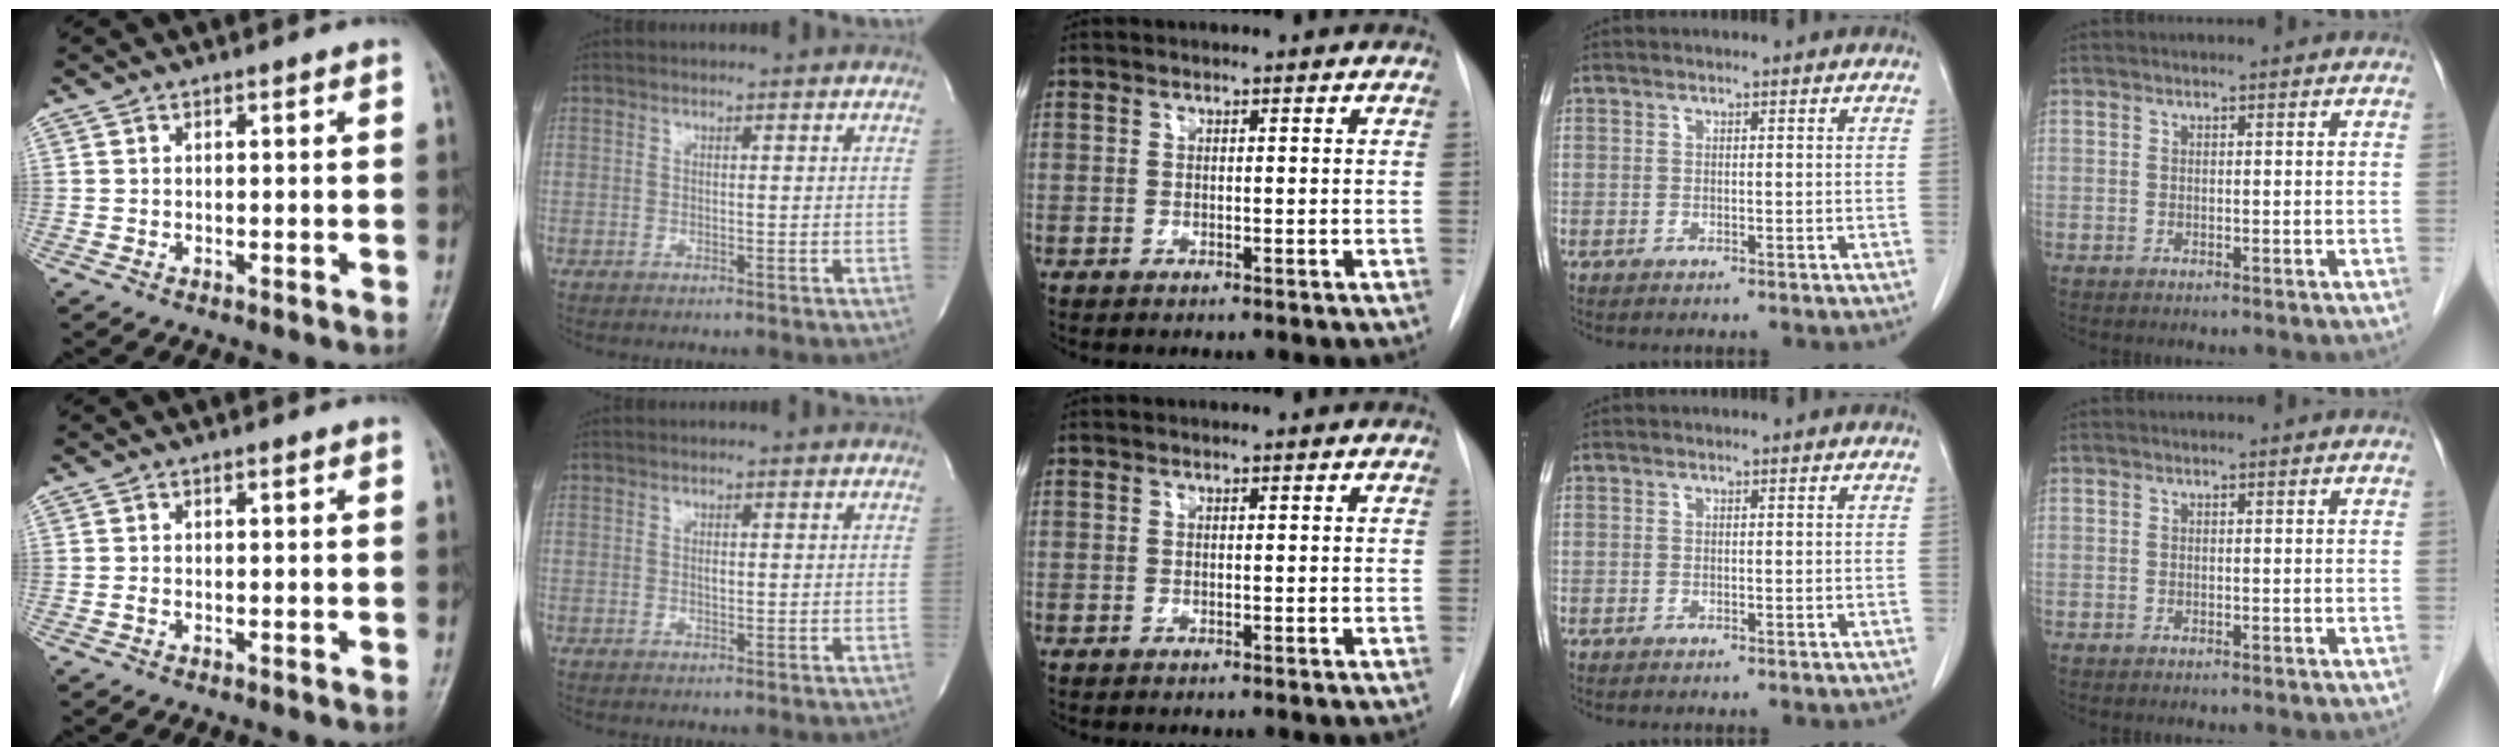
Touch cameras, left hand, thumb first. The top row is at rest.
{"thumb": {"total": 0.6, "force": [0.1, 0.3, 0.5], "torque": [-0.010, 0.001, 0.003]}, "index": {"total": 0.7, "force": [-0.2, 0.3, 0.6], "torque": [-0.012, -0.005, -0.004]}}